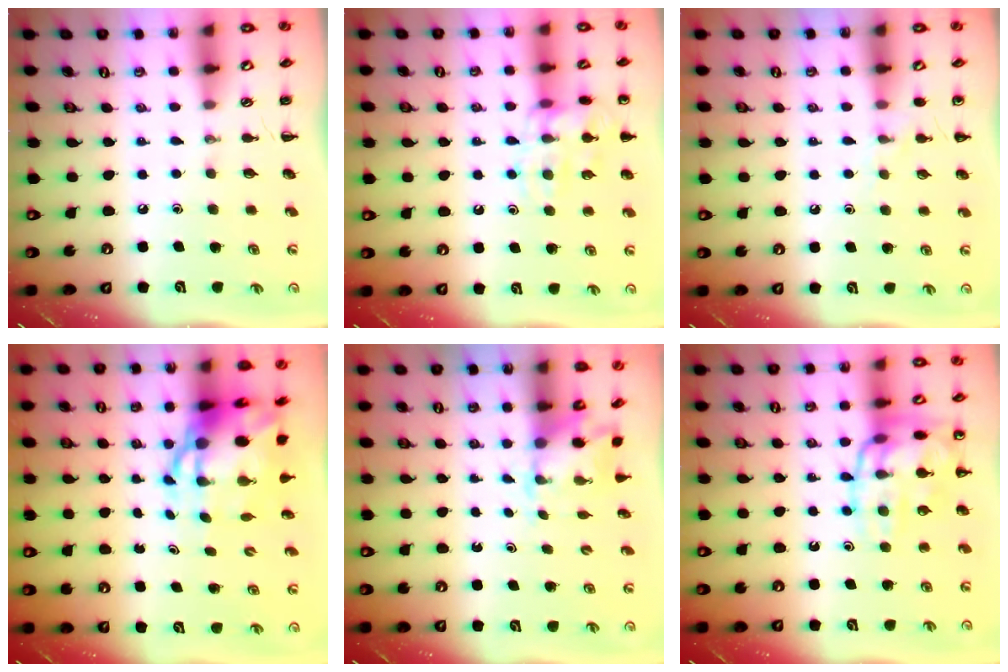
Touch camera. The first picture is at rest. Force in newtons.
{"total": 13.7, "press": 13.6, "slide": 1.4}
{"total": 6.1, "press": 5.7, "slide": 2.2}
{"total": 9.2, "press": 8.9, "slide": 2.3}
{"total": 2.3, "press": 2.3, "slide": 0.5}
{"total": 17.4, "press": 17.4, "slide": 1.2}